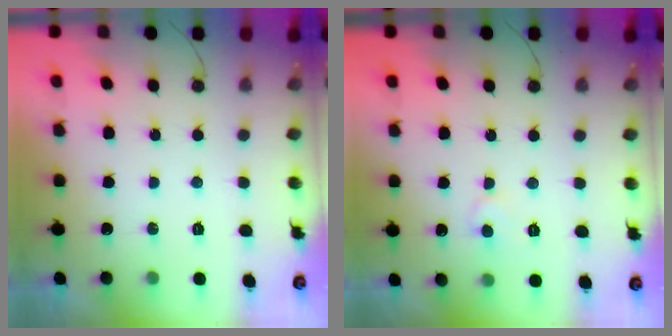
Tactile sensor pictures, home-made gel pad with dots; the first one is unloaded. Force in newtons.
{"total": 6.2, "press": 6.2, "slide": 0.5}